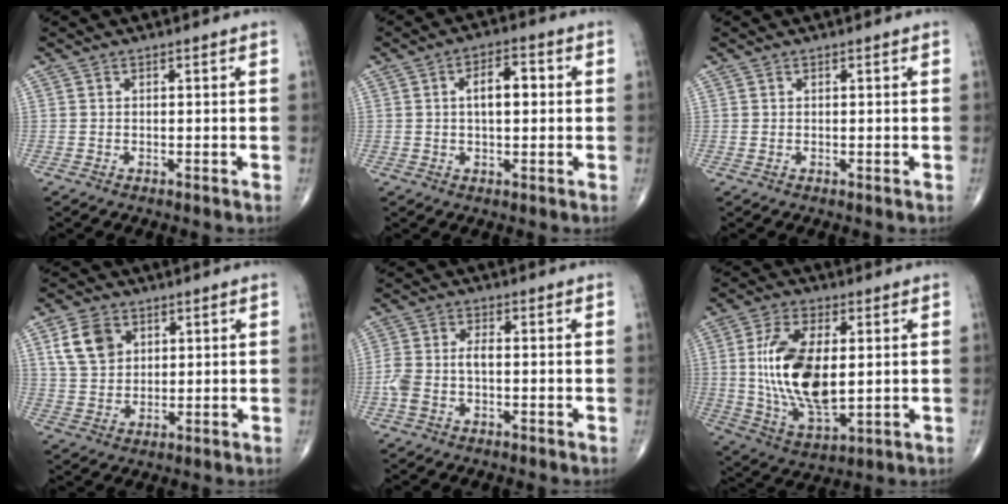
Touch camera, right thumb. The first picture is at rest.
{"total": 6.1, "force": [0.8, 3.0, 5.3], "torque": [-0.075, 0.009, 0.008]}
{"total": 0.0}
{"total": 8.0, "force": [3.2, 5.9, 4.4], "torque": [-0.064, -0.008, 0.065]}
{"total": 5.5, "force": [-1.0, 2.9, 4.5], "torque": [-0.117, 0.019, -0.021]}
{"total": 17.0, "force": [1.4, 8.3, 14.7], "torque": [-0.280, -0.020, 0.034]}